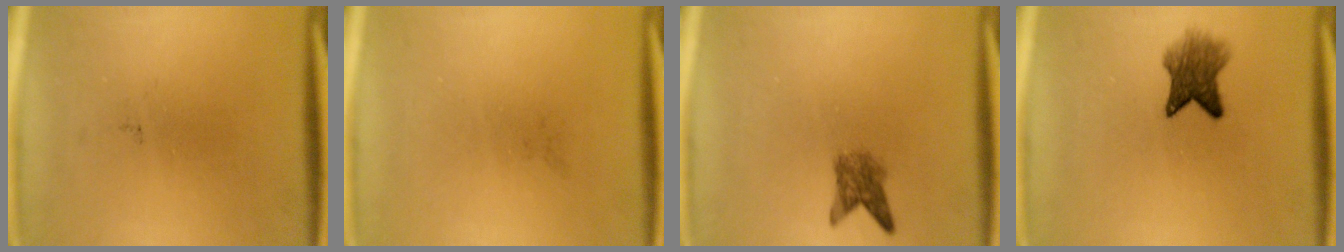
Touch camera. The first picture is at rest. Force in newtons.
{"total": 0.0}
{"total": 2.9}
{"total": 5.6}